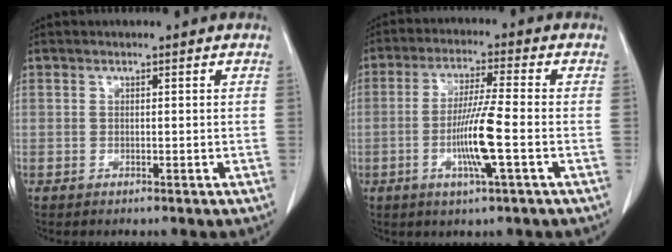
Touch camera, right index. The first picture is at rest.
{"total": 8.4, "force": [-2.2, -0.5, 8.1], "torque": [-0.158, -0.010, -0.042]}